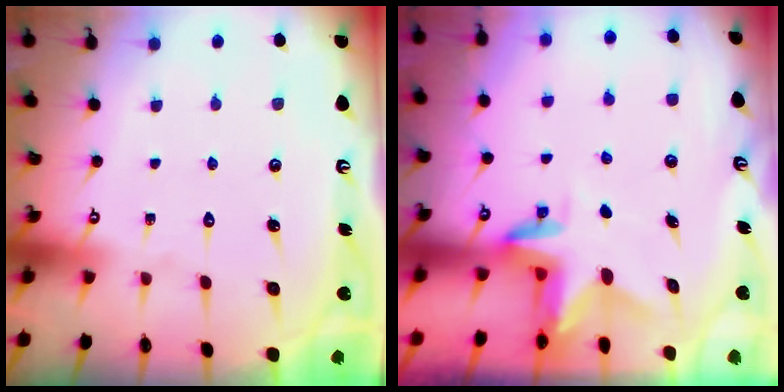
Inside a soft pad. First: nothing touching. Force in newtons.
{"total": 3.1, "press": 3.1, "slide": 0.2}